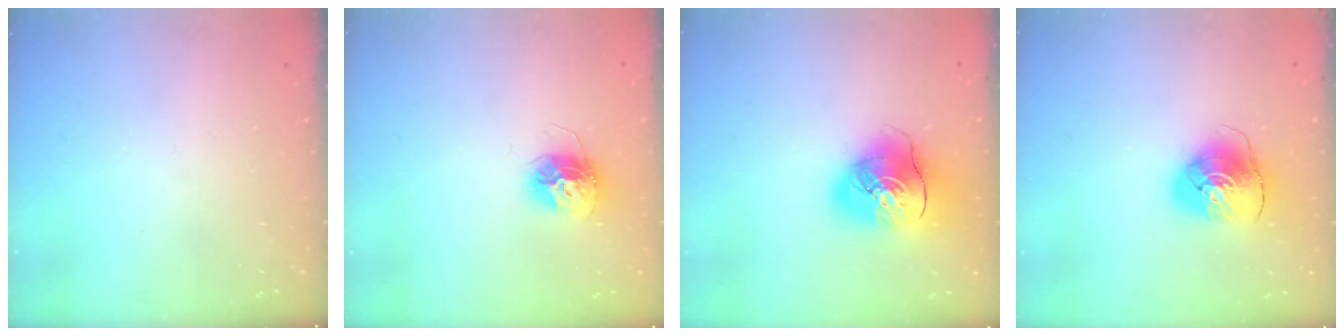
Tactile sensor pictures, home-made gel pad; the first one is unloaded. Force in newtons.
{"total": 12.4, "press": 12.4, "slide": 1.0}
{"total": 14.8, "press": 14.5, "slide": 2.6}
{"total": 9.4, "press": 9.2, "slide": 1.5}